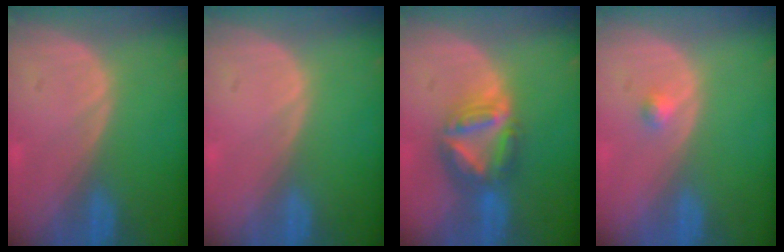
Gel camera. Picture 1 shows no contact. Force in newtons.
{"total": 0.0}
{"total": 7.9, "press": 6.7, "slide": 4.1}
{"total": 1.3, "press": 1.1, "slide": 0.7}